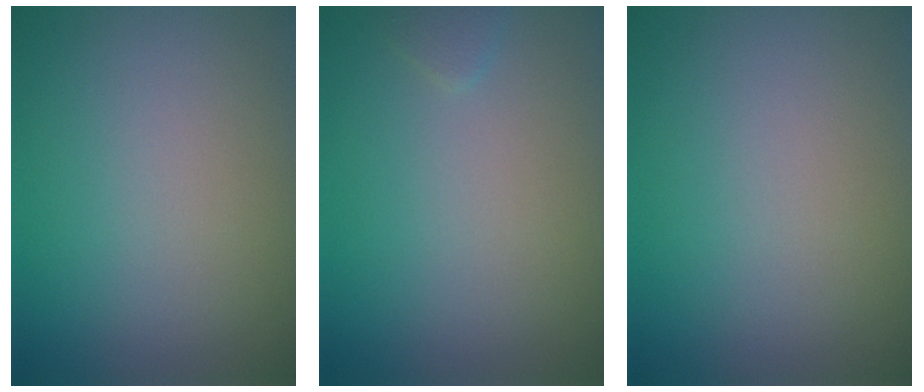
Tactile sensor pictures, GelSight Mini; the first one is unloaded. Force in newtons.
{"total": 0.6, "press": 0.6, "slide": 0.1}
{"total": 0.0}